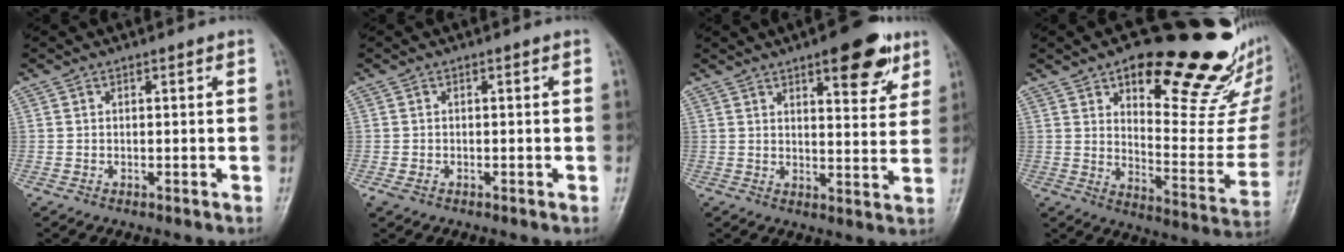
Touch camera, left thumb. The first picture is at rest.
{"total": 1.4, "force": [-0.6, 1.0, 0.8], "torque": [-0.021, -0.002, -0.010]}
{"total": 11.5, "force": [6.7, 4.2, 8.3], "torque": [-0.079, -0.031, 0.087]}
{"total": 25.2, "force": [16.3, 9.8, 16.5], "torque": [-0.163, -0.093, 0.229]}